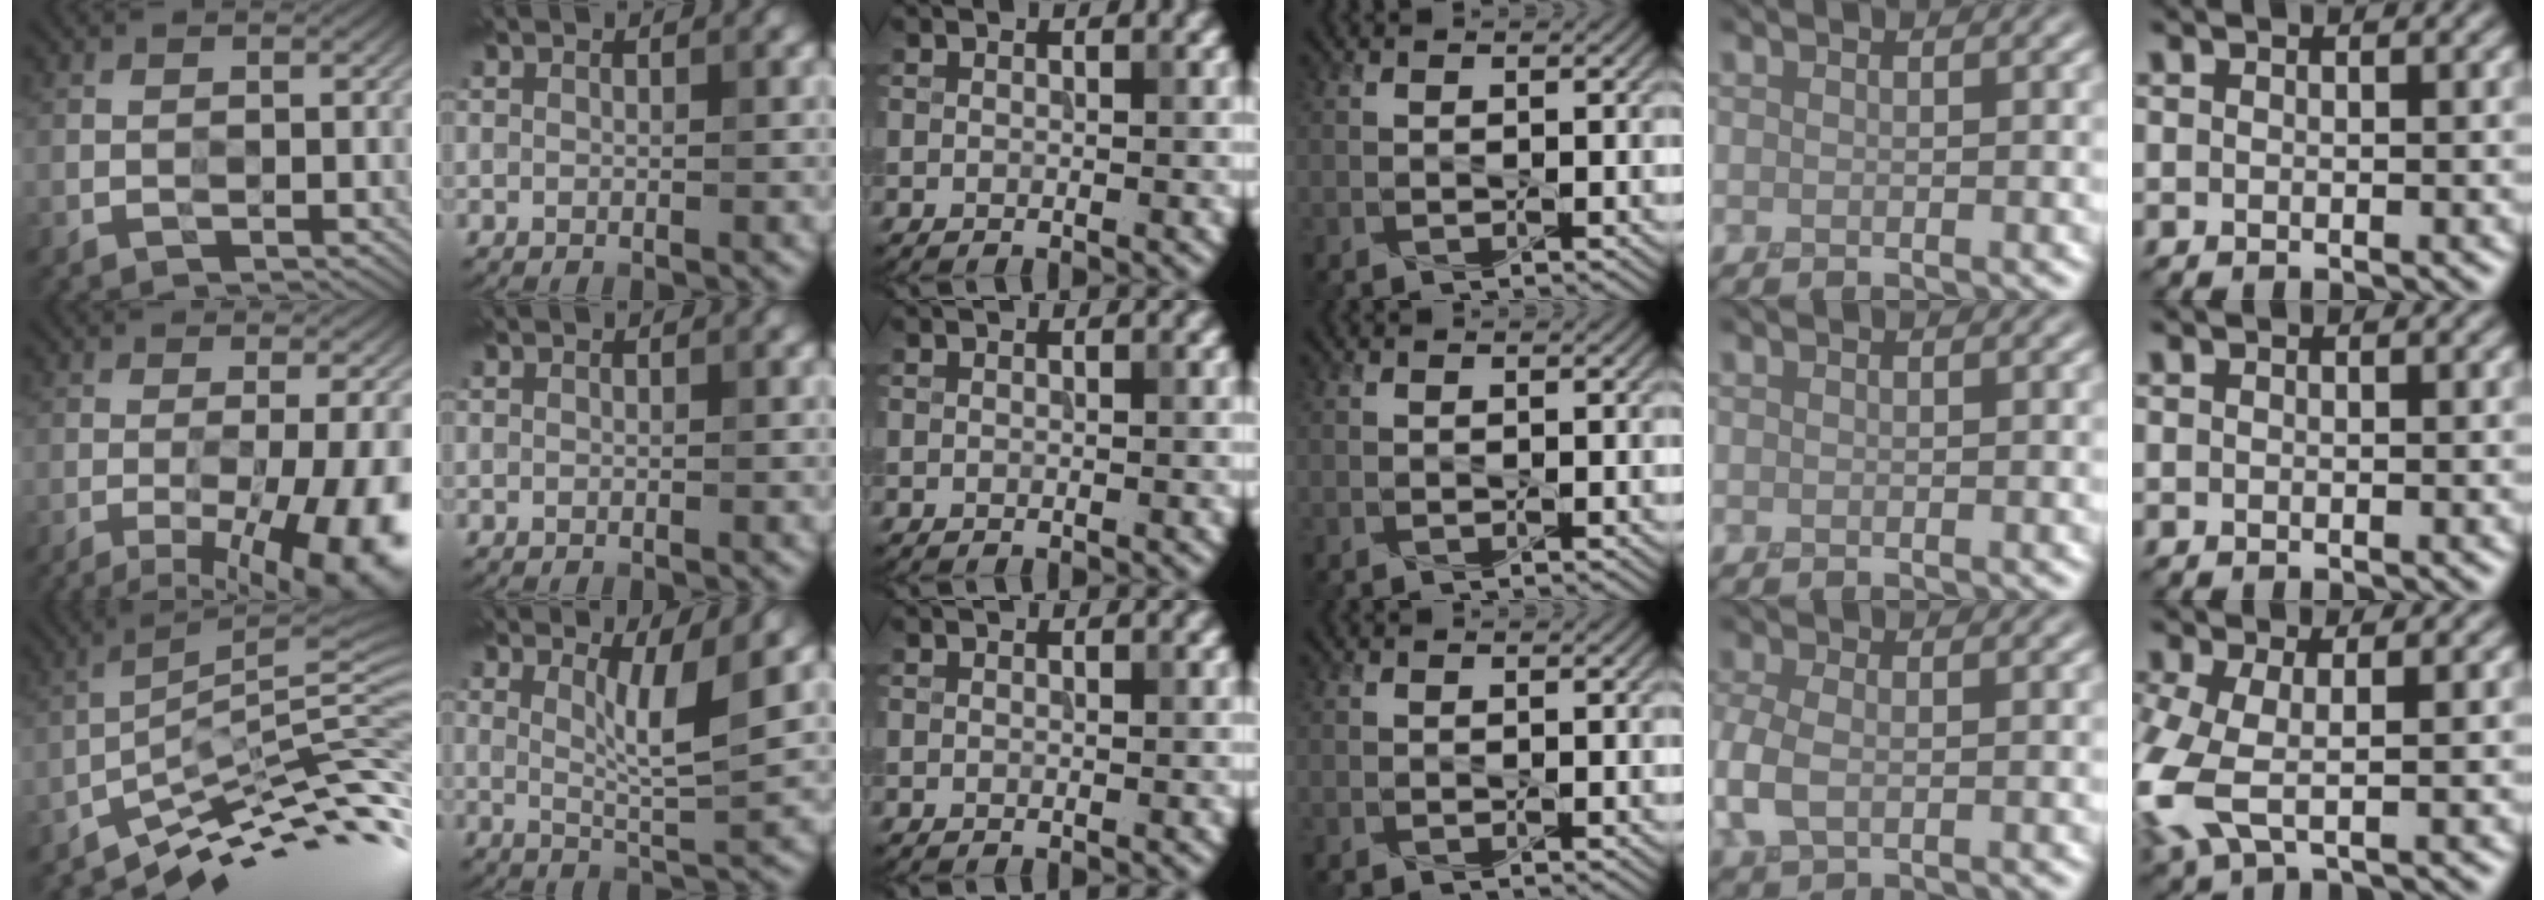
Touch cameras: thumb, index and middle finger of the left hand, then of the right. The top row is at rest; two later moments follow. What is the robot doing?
{"motion": "press", "object": "syringe"}